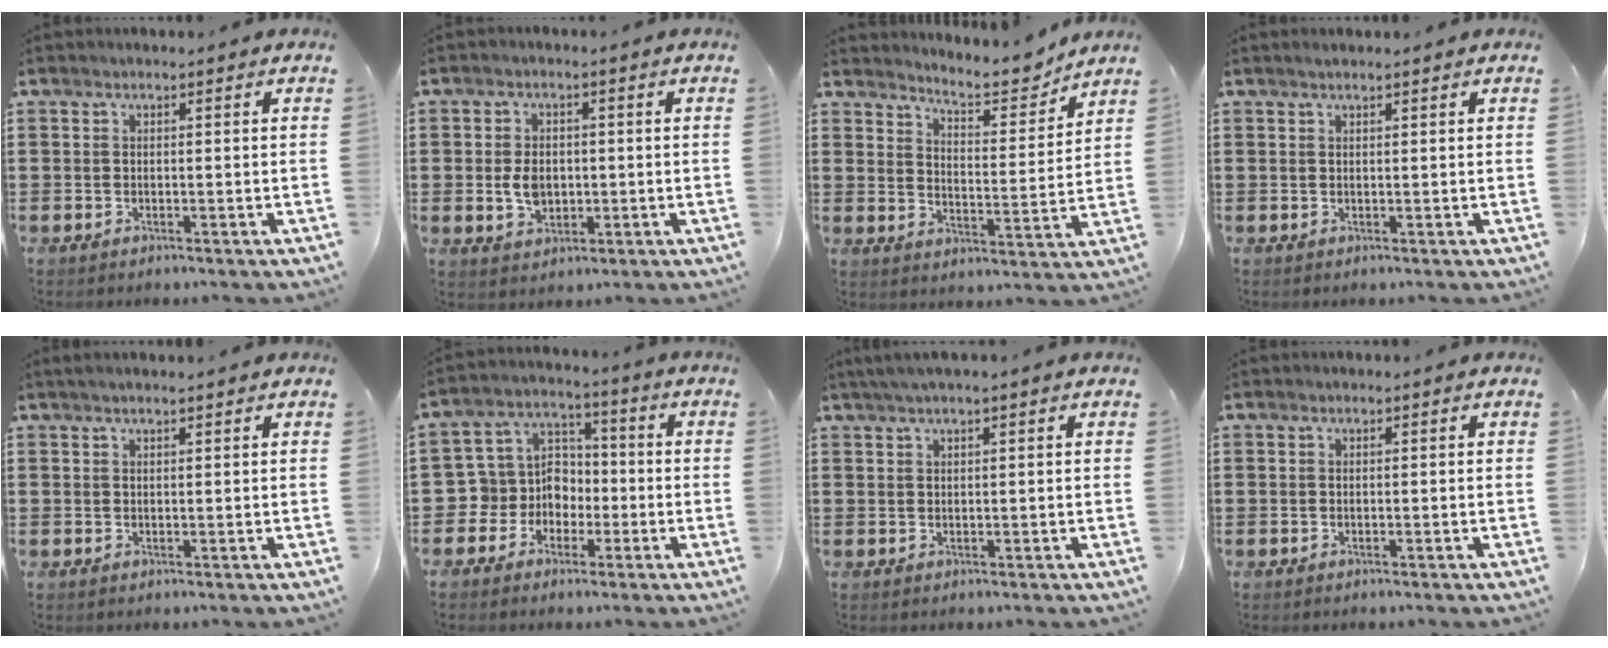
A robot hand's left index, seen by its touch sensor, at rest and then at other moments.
{"total": 4.6, "force": [-0.1, 3.1, 3.4], "torque": [-0.068, 0.002, -0.005]}
{"total": 6.9, "force": [6.5, 1.0, 2.1], "torque": [-0.044, -0.046, 0.109]}
{"total": 0.8, "force": [0.7, 0.0, 0.5], "torque": [-0.010, 0.001, 0.013]}
{"total": 1.2, "force": [1.0, 0.0, 0.7], "torque": [-0.014, 0.000, 0.019]}
{"total": 6.6, "force": [-1.5, 6.4, 0.9], "torque": [-0.067, -0.008, -0.035]}
{"total": 1.7, "force": [1.1, 0.0, 1.3], "torque": [-0.025, 0.001, 0.021]}
{"total": 0.0}